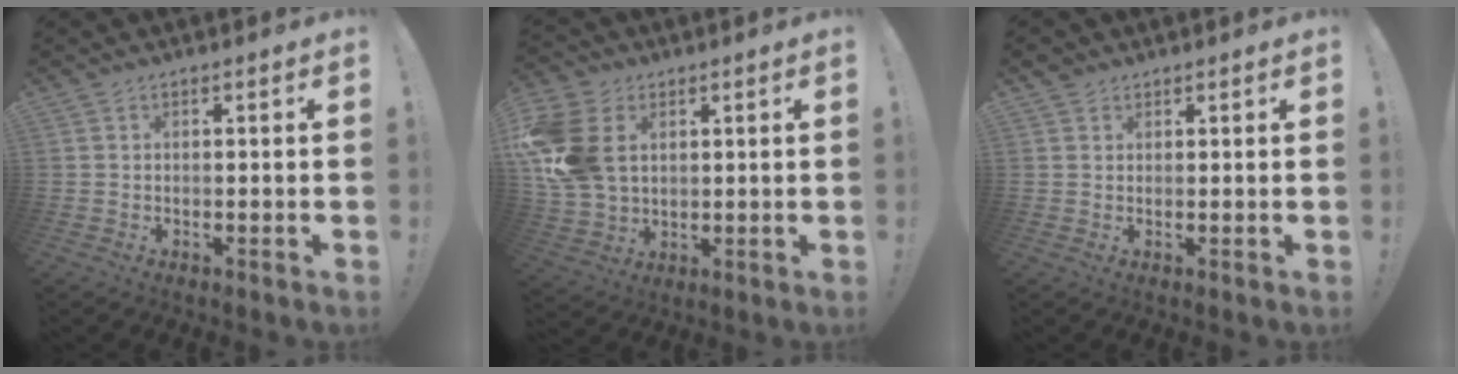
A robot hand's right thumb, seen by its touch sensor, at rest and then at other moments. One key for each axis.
{"total": 17.7, "fx": 3.7, "fy": 13.1, "fz": 11.4, "tx": -0.225, "ty": -0.006, "tz": 0.074}
{"total": 2.0, "fx": 1.4, "fy": 1.4, "fz": 0.4, "tx": 0.000, "ty": -0.006, "tz": 0.026}